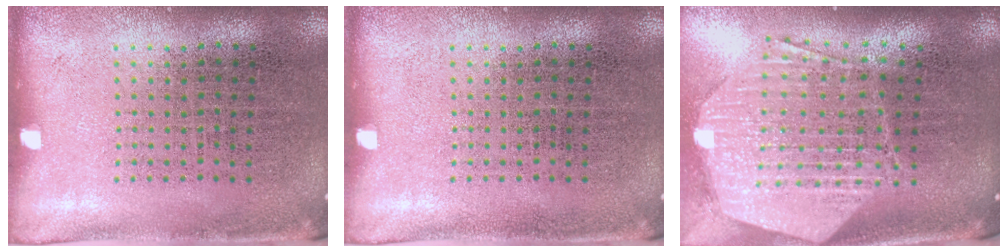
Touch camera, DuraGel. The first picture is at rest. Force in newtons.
{"total": 0.0}
{"total": 3.0, "press": 2.4, "slide": 1.8}